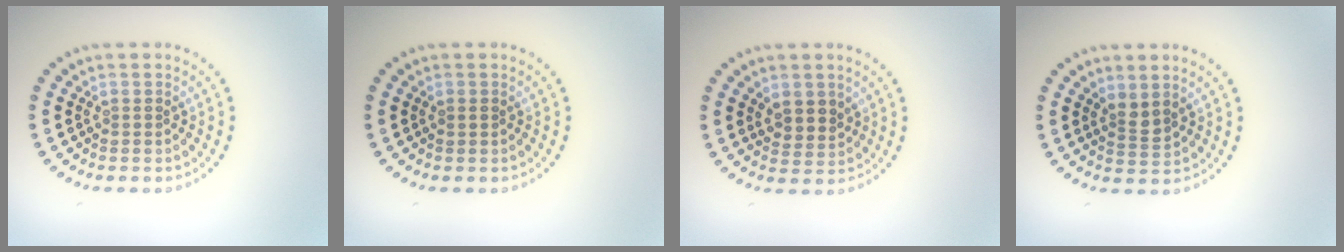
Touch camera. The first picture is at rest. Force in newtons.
{"total": 0.7, "press": 0.7, "slide": 0.1}
{"total": 2.3, "press": 2.1, "slide": 1.0}
{"total": 1.6, "press": 1.3, "slide": 1.0}